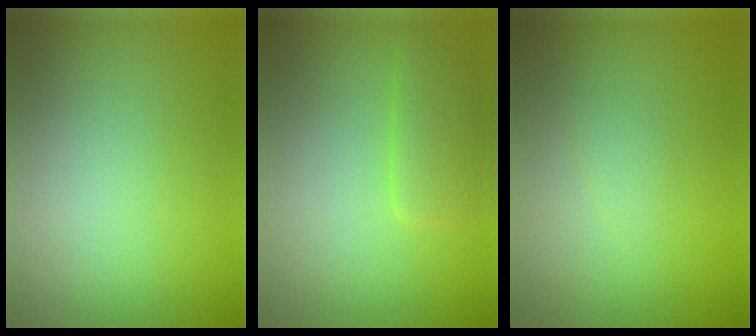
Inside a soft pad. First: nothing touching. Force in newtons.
{"total": 2.3, "press": 2.3, "slide": 0.2}
{"total": 0.8, "press": 0.8, "slide": 0.1}